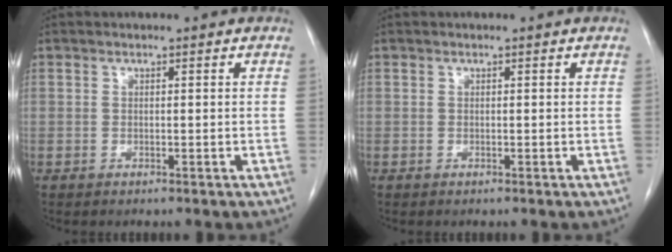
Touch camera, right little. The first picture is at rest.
{"total": 0.0}